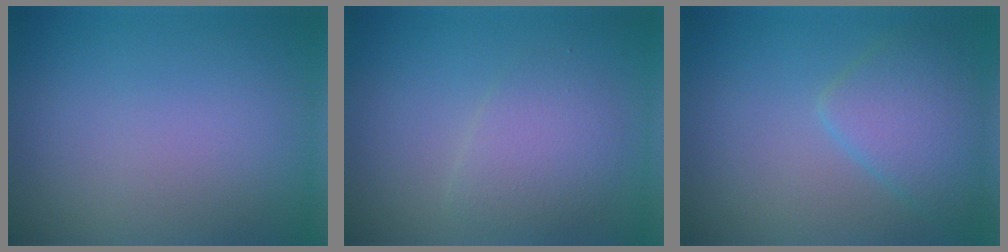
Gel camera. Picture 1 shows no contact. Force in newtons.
{"total": 2.8, "press": 2.8, "slide": 0.1}
{"total": 3.9, "press": 3.9, "slide": 0.1}